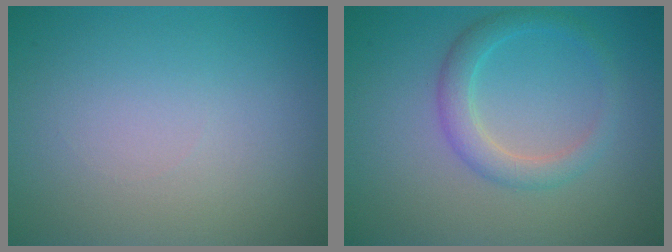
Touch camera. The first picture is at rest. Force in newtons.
{"total": 2.7, "press": 2.7, "slide": 0.1}